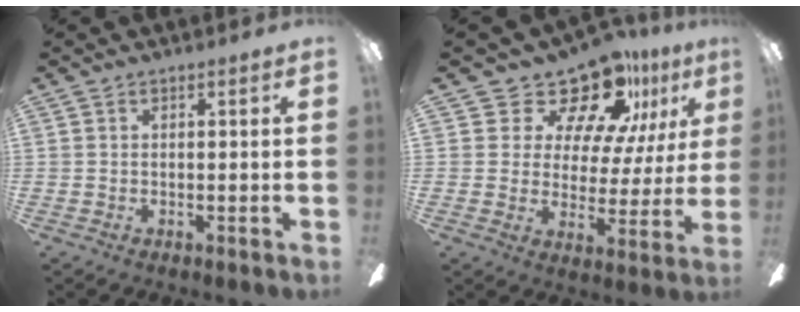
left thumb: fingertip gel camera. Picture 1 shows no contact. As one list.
[{"total": 16.7, "force": [12.9, 7.4, 7.5], "torque": [-0.143, -0.088, 0.226]}]